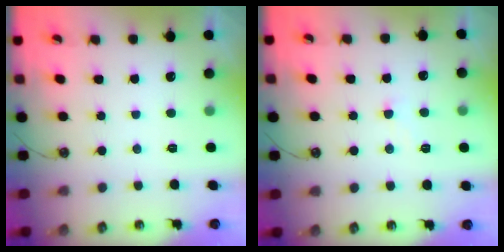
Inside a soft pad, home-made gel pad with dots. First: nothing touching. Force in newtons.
{"total": 2.2, "press": 2.1, "slide": 0.6}